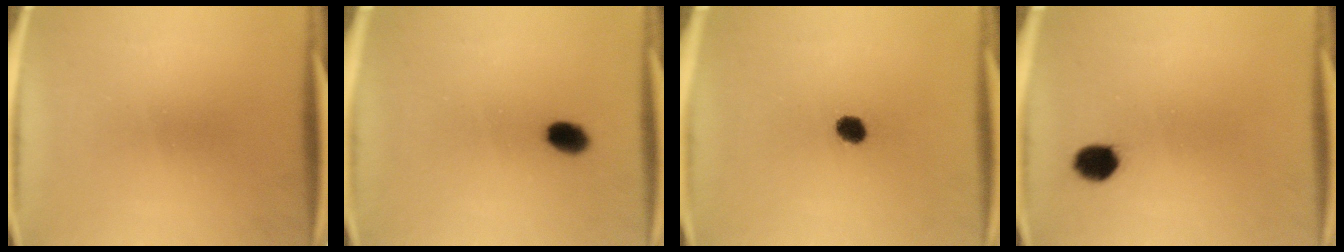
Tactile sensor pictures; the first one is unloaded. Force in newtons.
{"total": 3.9}
{"total": 3.9}
{"total": 4.6}